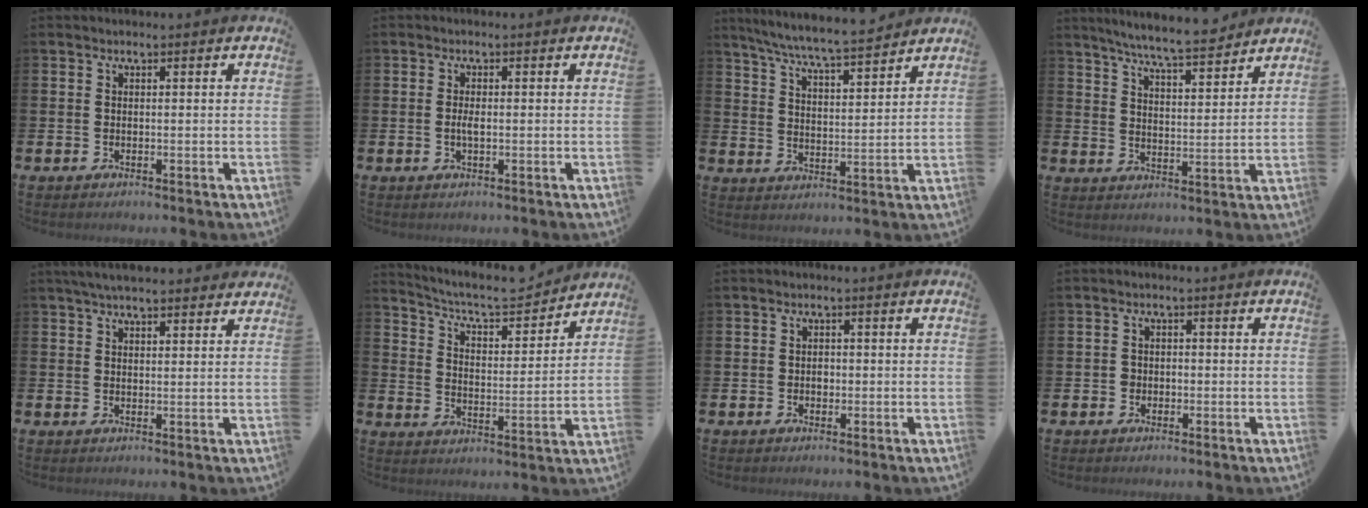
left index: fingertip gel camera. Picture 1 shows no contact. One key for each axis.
{"total": 1.6, "fx": -0.2, "fy": 0.6, "fz": 1.5, "tx": -0.024, "ty": 0.000, "tz": -0.005}
{"total": 7.1, "fx": 6.8, "fy": -0.1, "fz": 2.1, "tx": -0.063, "ty": -0.044, "tz": 0.118}
{"total": 7.3, "fx": 7.0, "fy": 0.2, "fz": 2.3, "tx": -0.057, "ty": -0.043, "tz": 0.122}
{"total": 4.1, "fx": 3.7, "fy": 0.8, "fz": 1.5, "tx": -0.030, "ty": -0.009, "tz": 0.067}
{"total": 7.2, "fx": 6.8, "fy": 1.3, "fz": 2.1, "tx": -0.061, "ty": -0.051, "tz": 0.113}
{"total": 1.1, "fx": 0.0, "fy": 0.9, "fz": 0.7, "tx": -0.002, "ty": 0.002, "tz": -0.004}
{"total": 1.5, "fx": -0.4, "fy": 1.3, "fz": 0.5, "tx": 0.000, "ty": 0.001, "tz": -0.013}